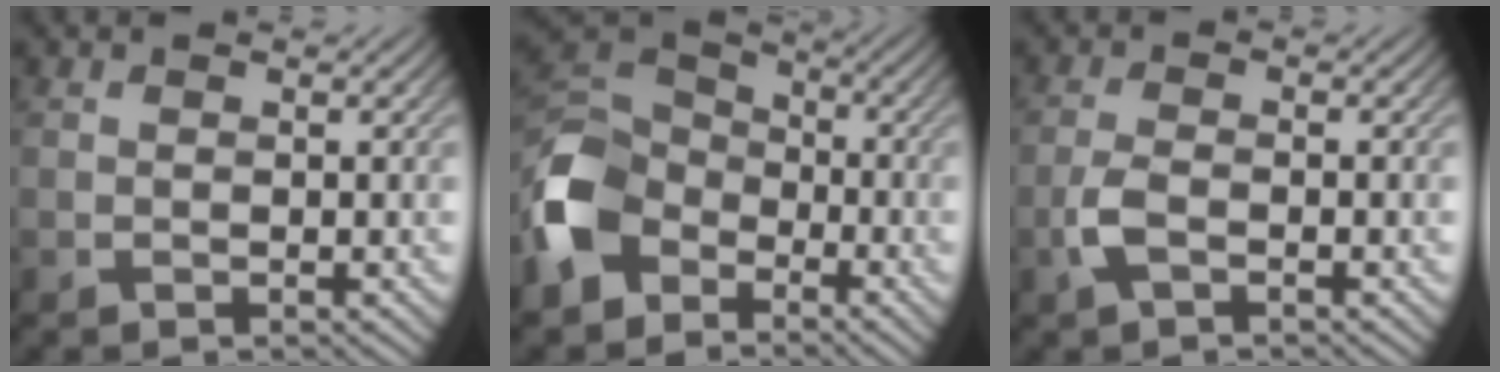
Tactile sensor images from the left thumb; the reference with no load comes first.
{"total": 10.1, "force": [-5.0, 7.0, 5.3], "torque": [-0.141, -0.010, -0.127]}
{"total": 2.8, "force": [-1.3, 1.0, 2.3], "torque": [-0.062, 0.002, -0.035]}